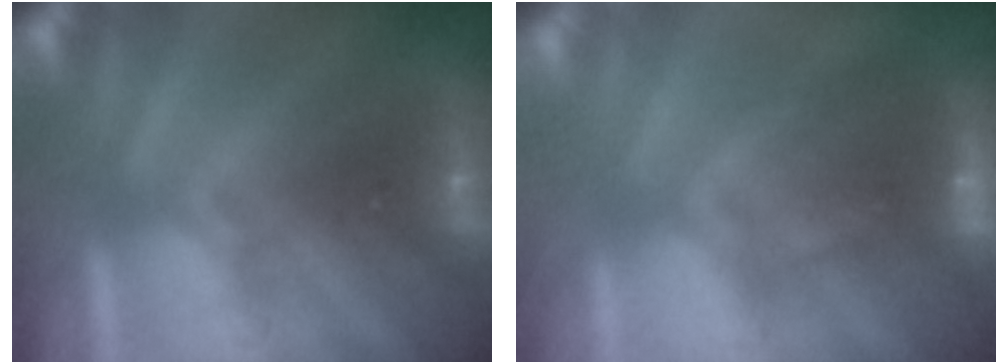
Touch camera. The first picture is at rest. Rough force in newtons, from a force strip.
{"total": 6.9}